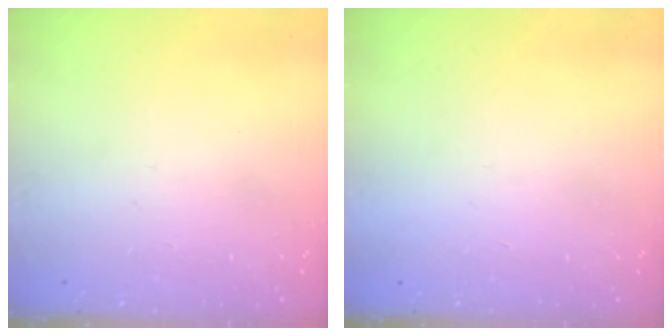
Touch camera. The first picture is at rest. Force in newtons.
{"total": 1.5, "press": 1.5, "slide": 0.1}